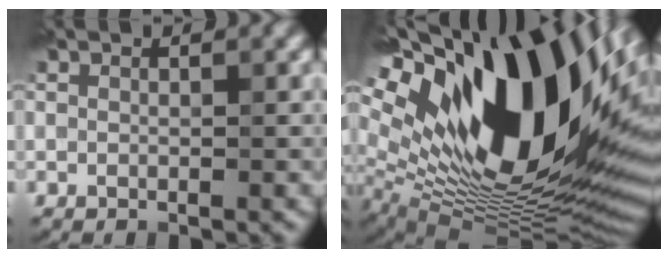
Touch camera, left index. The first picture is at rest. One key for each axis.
{"total": 20.7, "fx": 7.4, "fy": 10.1, "fz": 16.5, "tx": -0.289, "ty": 0.020, "tz": 0.124}